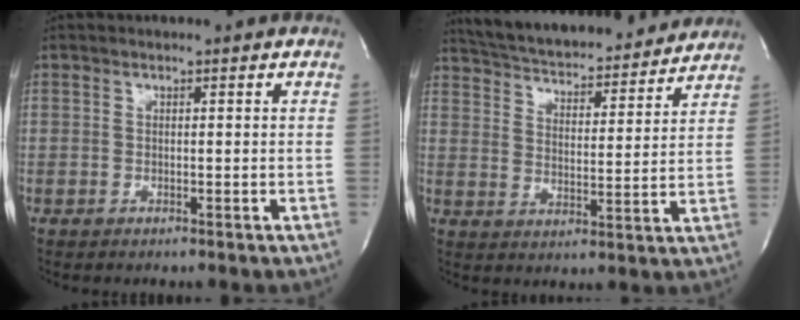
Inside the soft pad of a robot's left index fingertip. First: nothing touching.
{"total": 19.8, "force": [18.4, 3.8, 6.3], "torque": [-0.108, 0.007, 0.261]}